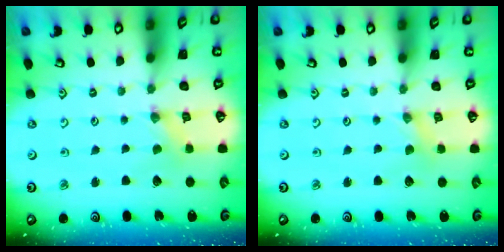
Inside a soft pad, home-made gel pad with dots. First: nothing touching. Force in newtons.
{"total": 0.0}